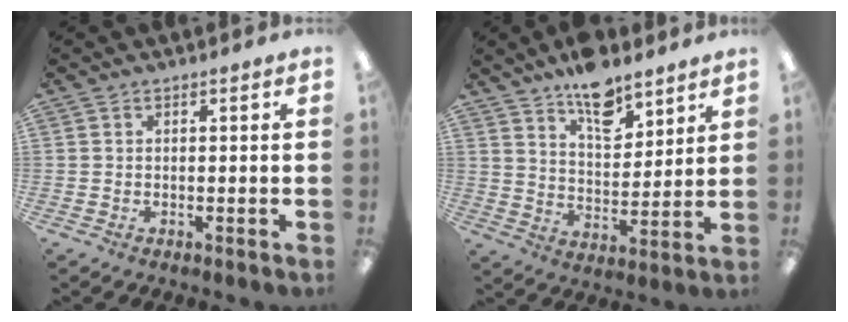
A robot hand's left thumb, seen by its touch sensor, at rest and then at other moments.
{"total": 11.6, "force": [8.9, 5.2, 5.5], "torque": [-0.077, -0.053, 0.157]}